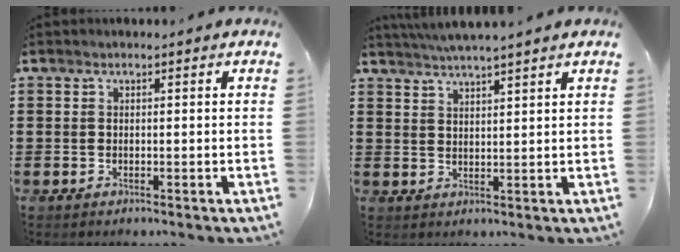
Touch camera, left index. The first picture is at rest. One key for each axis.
{"total": 3.0, "fx": 2.9, "fy": -0.9, "fz": 0.5, "tx": -0.017, "ty": -0.009, "tz": 0.052}